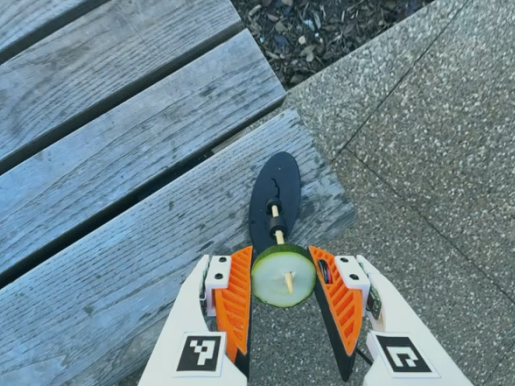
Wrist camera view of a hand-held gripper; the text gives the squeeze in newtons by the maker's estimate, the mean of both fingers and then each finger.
{"total": 7.7, "left": 7.3, "right": 8.1}